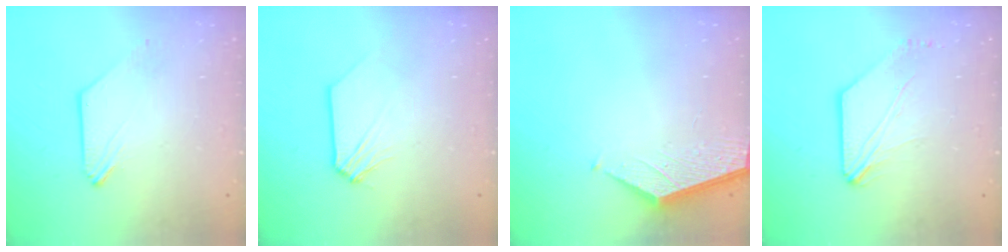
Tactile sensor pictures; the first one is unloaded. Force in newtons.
{"total": 1.0, "press": 1.0, "slide": 0.2}
{"total": 2.2, "press": 2.2, "slide": 0.2}
{"total": 1.7, "press": 1.7, "slide": 0.3}